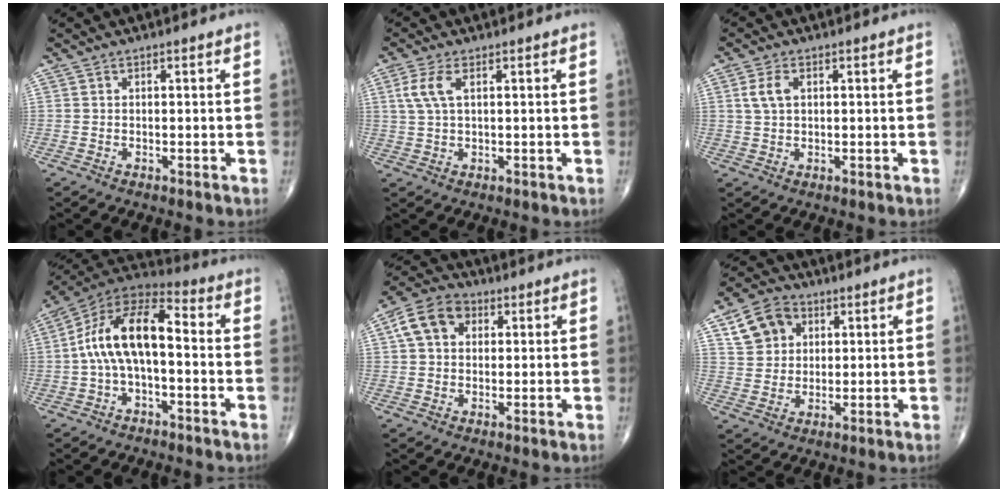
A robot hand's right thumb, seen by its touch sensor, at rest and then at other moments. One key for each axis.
{"total": 4.8, "fx": 1.6, "fy": 1.9, "fz": 4.1, "tx": -0.106, "ty": 0.006, "tz": 0.035}
{"total": 3.9, "fx": 1.1, "fy": 2.2, "fz": 3.0, "tx": -0.065, "ty": 0.005, "tz": 0.022}
{"total": 14.4, "fx": -0.5, "fy": 6.9, "fz": 12.6, "tx": -0.229, "ty": 0.051, "tz": -0.022}
{"total": 8.5, "fx": 2.3, "fy": 6.2, "fz": 5.2, "tx": -0.088, "ty": 0.016, "tz": 0.031}
{"total": 9.0, "fx": 3.5, "fy": 7.3, "fz": 4.0, "tx": -0.047, "ty": -0.001, "tz": 0.063}